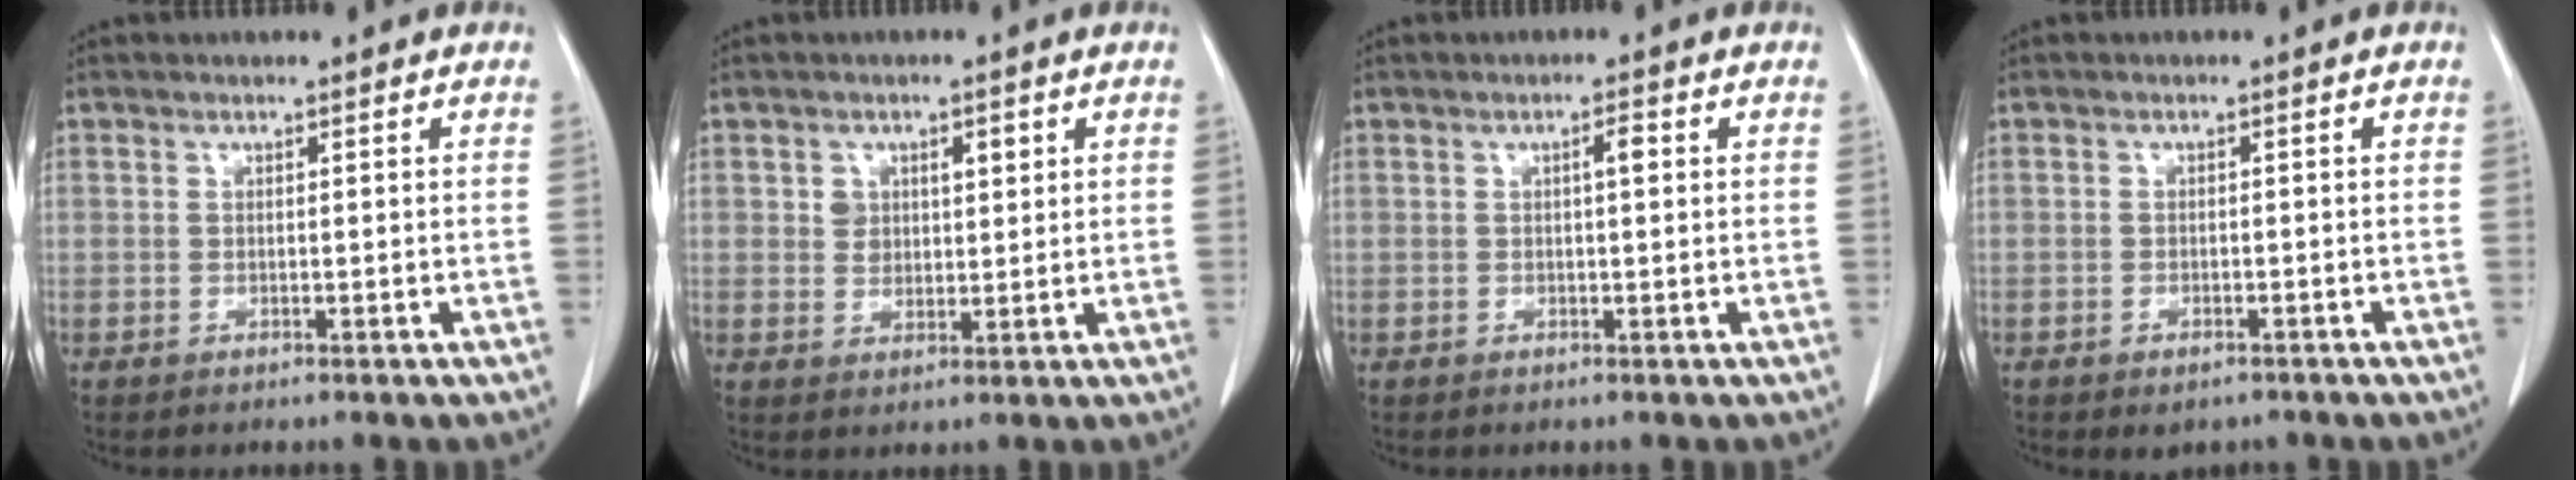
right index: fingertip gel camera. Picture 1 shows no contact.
{"total": 3.7, "force": [1.4, 2.7, 2.1], "torque": [-0.030, 0.008, 0.026]}
{"total": 1.7, "force": [0.3, 0.3, 1.7], "torque": [-0.027, 0.004, 0.004]}
{"total": 2.5, "force": [-1.8, 1.4, 1.0], "torque": [-0.011, 0.000, -0.016]}